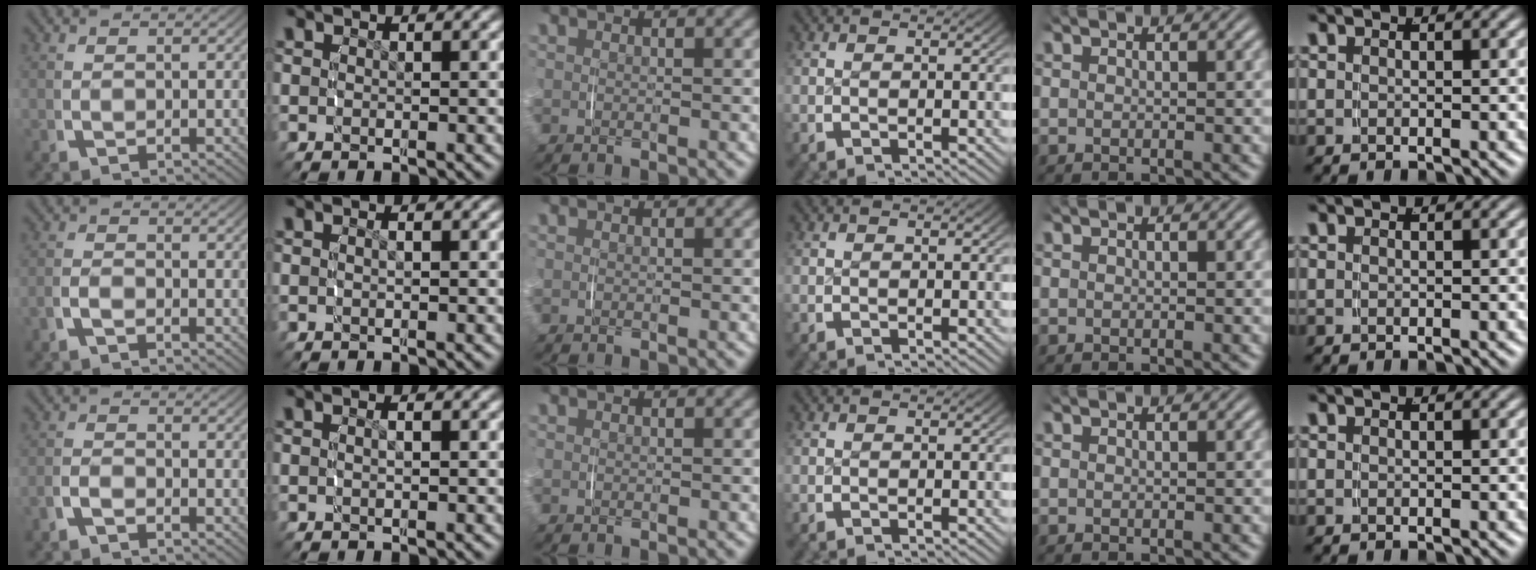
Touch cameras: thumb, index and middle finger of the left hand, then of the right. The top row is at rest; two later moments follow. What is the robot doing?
{"motion": "lift_and_place", "object": "pen bag"}